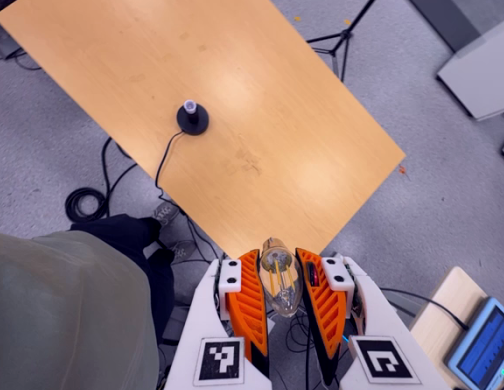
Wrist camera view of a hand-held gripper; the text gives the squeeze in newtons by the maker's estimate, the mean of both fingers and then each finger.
{"total": 21.6, "left": 24.4, "right": 18.9}